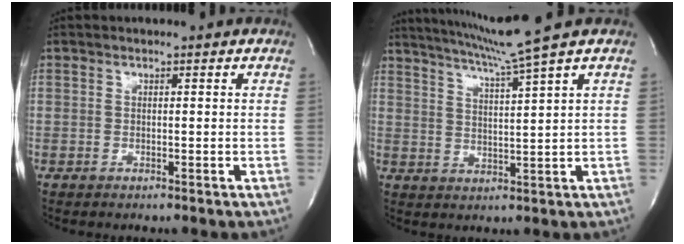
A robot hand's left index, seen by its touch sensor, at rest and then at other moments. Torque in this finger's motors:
{"motor_torque": [0.14, -0.47, 0.01, 0.04]}